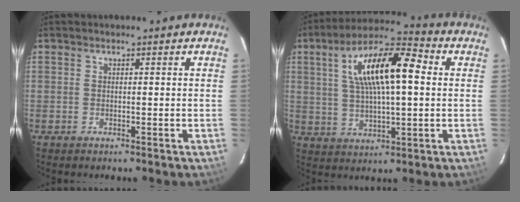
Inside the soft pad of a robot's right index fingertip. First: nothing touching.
{"total": 16.0, "force": [3.9, 5.4, 14.5], "torque": [-0.259, 0.028, 0.063]}